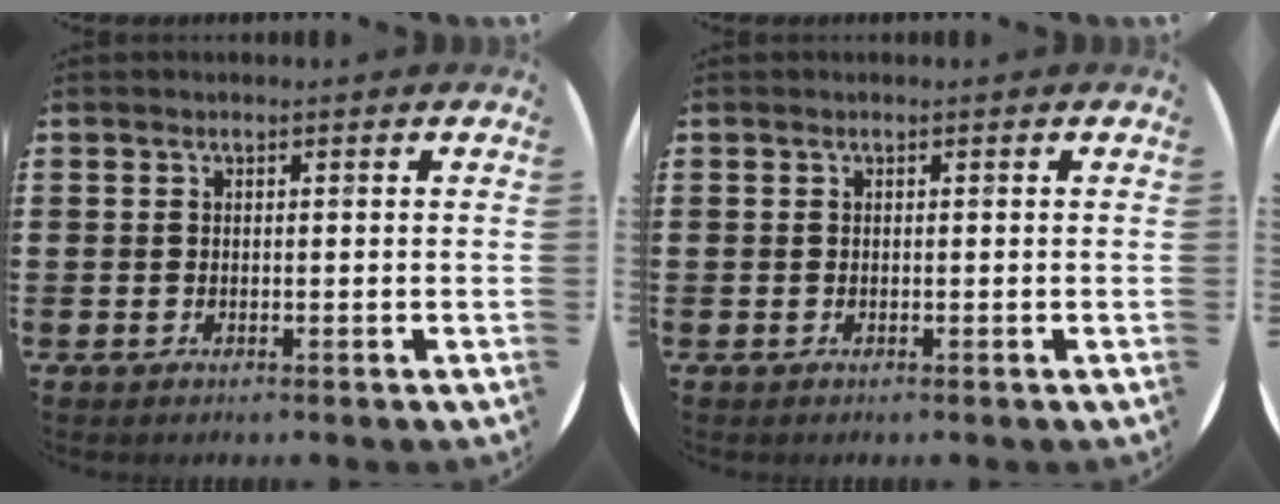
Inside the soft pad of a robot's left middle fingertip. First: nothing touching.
{"total": 0.0}